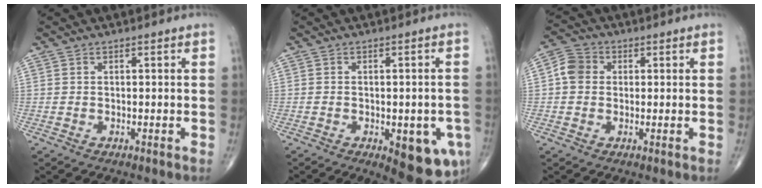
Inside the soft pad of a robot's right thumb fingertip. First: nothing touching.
{"total": 11.3, "force": [-3.9, 4.9, 9.5], "torque": [-0.092, 0.002, -0.035]}
{"total": 5.0, "force": [0.4, 4.3, 2.4], "torque": [-0.035, 0.012, -0.002]}